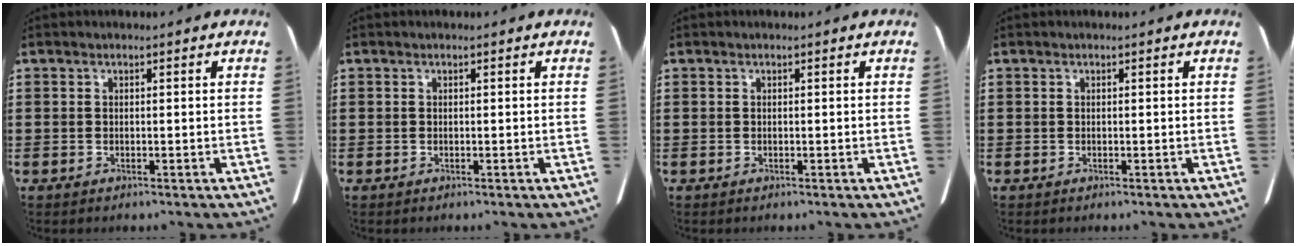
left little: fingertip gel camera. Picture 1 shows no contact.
{"total": 0.0}
{"total": 0.0}
{"total": 0.0}